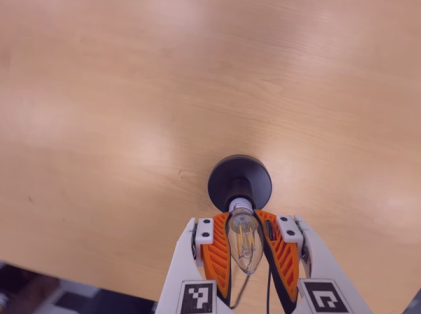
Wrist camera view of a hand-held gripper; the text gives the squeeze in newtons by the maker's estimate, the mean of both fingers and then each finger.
{"total": 28.6, "left": 32.8, "right": 24.4}